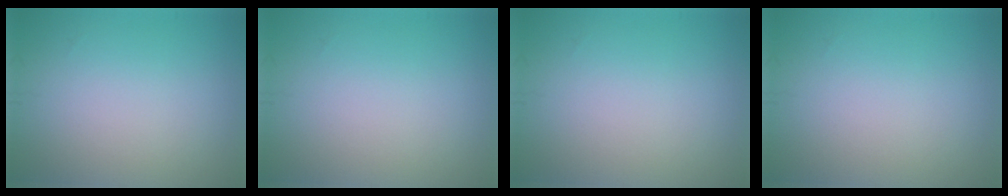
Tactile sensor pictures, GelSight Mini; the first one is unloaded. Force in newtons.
{"total": 0.0}
{"total": 0.0}
{"total": 0.0}